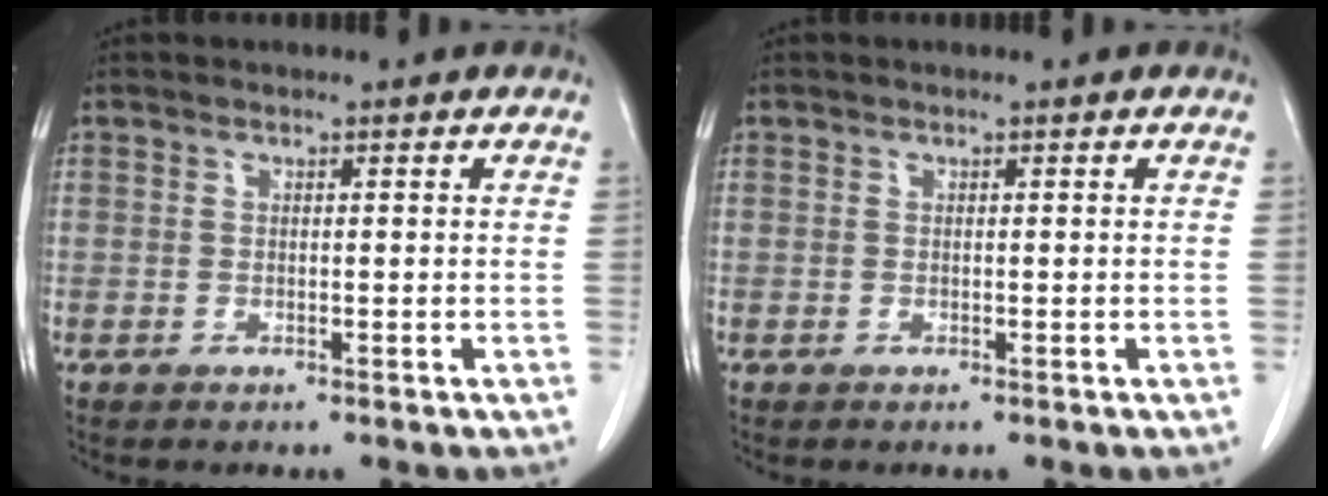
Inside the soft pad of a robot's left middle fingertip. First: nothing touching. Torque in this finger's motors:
{"motor_torque": [0.07, -0.02, -0.02, -0.01]}